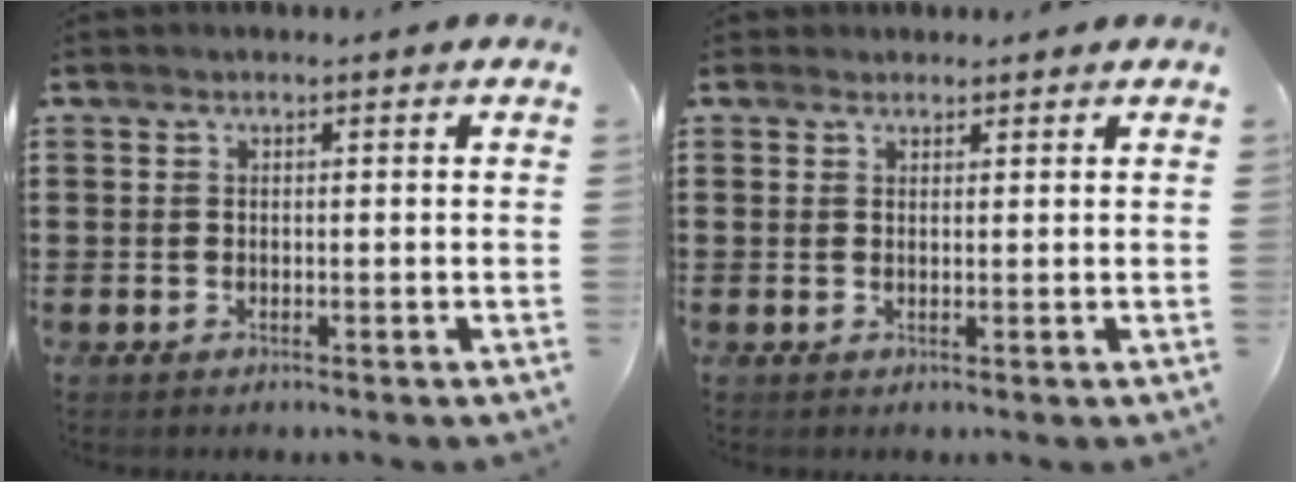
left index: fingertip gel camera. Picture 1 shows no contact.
{"total": 1.3, "force": [1.2, 0.5, 0.0], "torque": [-0.003, 0.004, 0.024]}